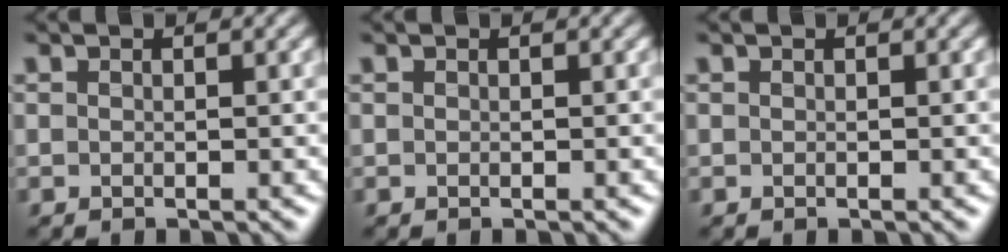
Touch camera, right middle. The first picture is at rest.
{"total": 0.0}
{"total": 0.0}